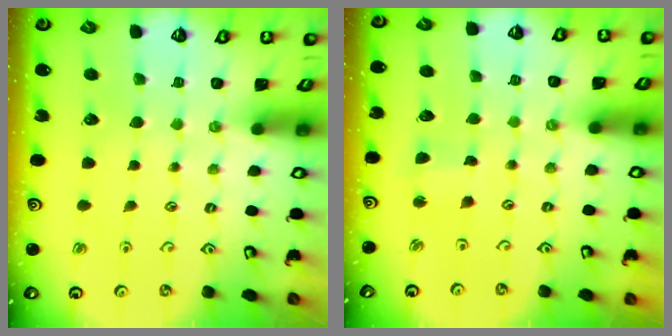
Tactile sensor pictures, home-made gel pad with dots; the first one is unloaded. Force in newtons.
{"total": 2.2, "press": 2.2, "slide": 0.3}